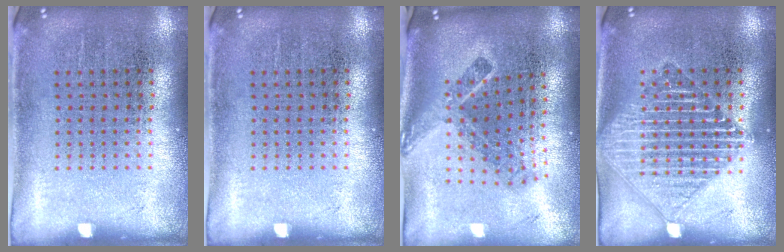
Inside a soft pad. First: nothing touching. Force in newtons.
{"total": 0.0}
{"total": 2.2, "press": 1.5, "slide": 1.6}
{"total": 2.1, "press": 2.1, "slide": 0.3}